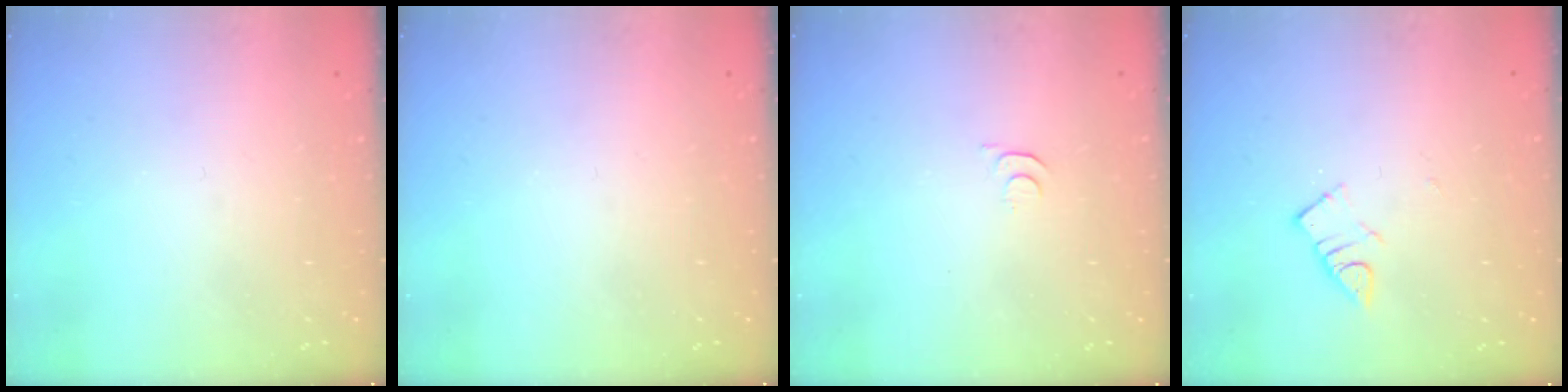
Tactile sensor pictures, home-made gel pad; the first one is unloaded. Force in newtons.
{"total": 0.0}
{"total": 3.5, "press": 3.5, "slide": 0.5}
{"total": 4.2, "press": 4.2, "slide": 0.6}